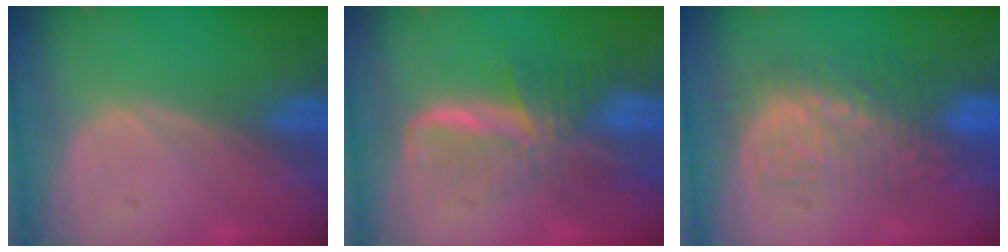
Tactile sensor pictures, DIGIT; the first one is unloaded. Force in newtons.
{"total": 7.9, "press": 6.9, "slide": 3.9}
{"total": 8.8, "press": 8.7, "slide": 1.3}